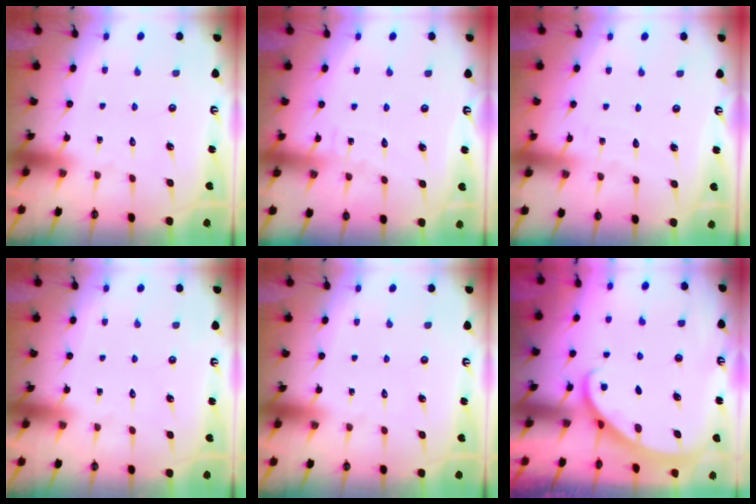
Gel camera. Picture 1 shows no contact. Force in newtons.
{"total": 5.1, "press": 5.1, "slide": 0.3}
{"total": 2.3, "press": 2.3, "slide": 0.3}
{"total": 0.0}
{"total": 0.0}
{"total": 2.3, "press": 2.3, "slide": 0.1}